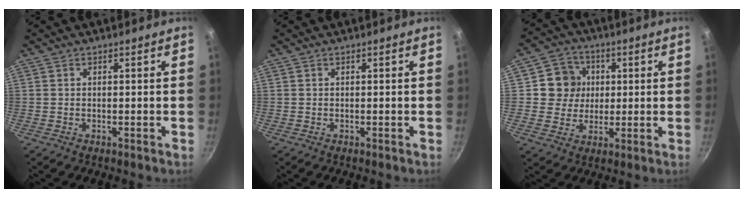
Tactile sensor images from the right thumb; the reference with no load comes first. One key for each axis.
{"total": 0.0}
{"total": 8.2, "fx": 1.4, "fy": 7.7, "fz": 2.3, "tx": 0.001, "ty": 0.006, "tz": 0.016}